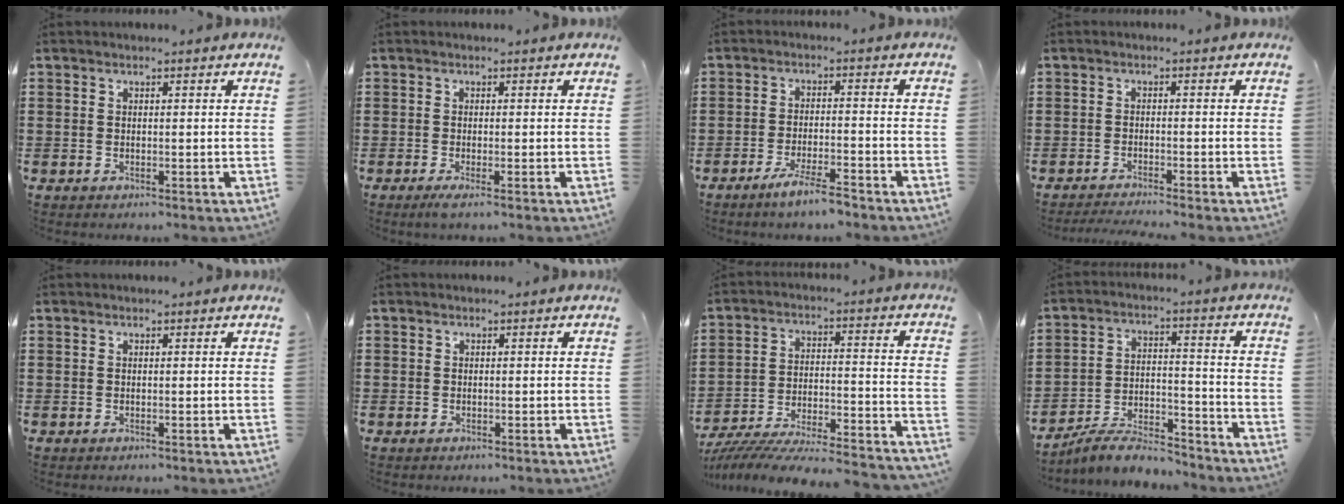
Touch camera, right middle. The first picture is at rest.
{"total": 1.0, "force": [-0.4, -0.1, 0.9], "torque": [-0.016, -0.005, -0.006]}
{"total": 4.6, "force": [-3.6, 0.1, 2.7], "torque": [-0.050, -0.003, -0.064]}
{"total": 1.8, "force": [-1.6, -0.3, 0.6], "torque": [-0.010, -0.002, -0.031]}
{"total": 0.0}
{"total": 0.7, "force": [-0.3, 0.7, 0.1], "torque": [-0.003, 0.001, -0.005]}
{"total": 7.2, "force": [-6.9, 0.1, 2.0], "torque": [-0.034, -0.005, -0.139]}
{"total": 7.6, "force": [-7.2, 1.2, 2.1], "torque": [-0.038, 0.016, -0.138]}